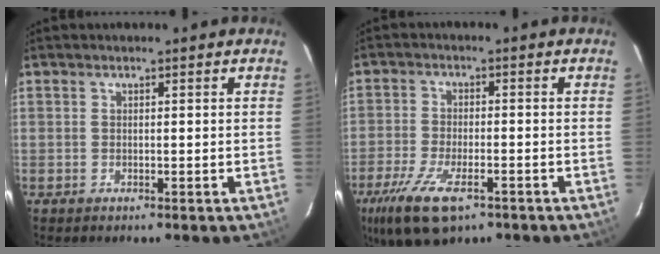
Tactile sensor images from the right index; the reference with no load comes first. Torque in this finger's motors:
{"motor_torque": [1.29, -0.85, 0.48, 0.07]}